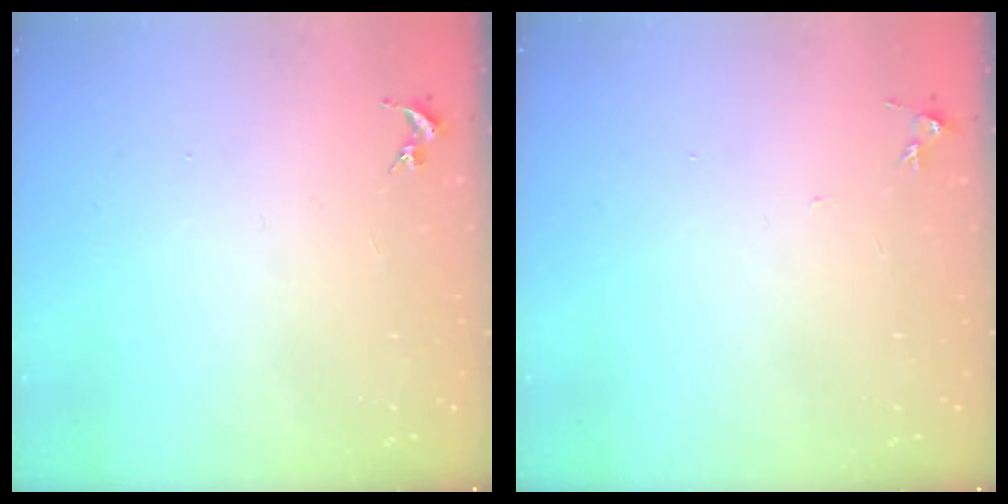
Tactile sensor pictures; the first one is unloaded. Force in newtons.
{"total": 5.6, "press": 5.6, "slide": 0.6}